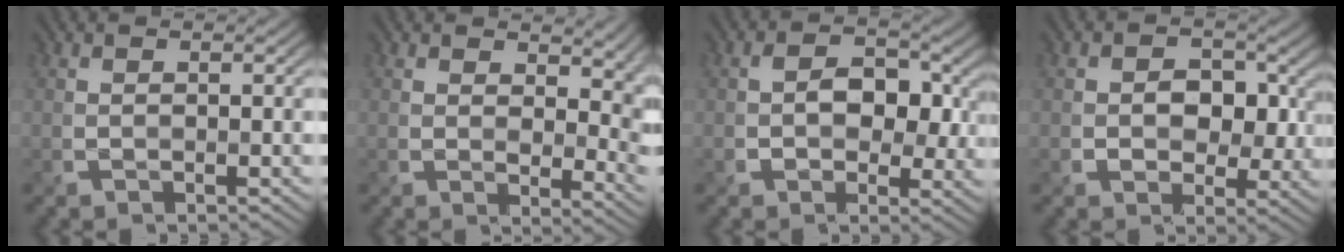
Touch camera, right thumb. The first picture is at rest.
{"total": 9.4, "force": [3.9, 5.2, 6.7], "torque": [-0.085, -0.016, 0.083]}
{"total": 5.8, "force": [0.5, 4.3, 3.9], "torque": [-0.060, -0.005, 0.001]}
{"total": 6.2, "force": [0.5, 5.0, 3.6], "torque": [-0.056, -0.011, 0.003]}